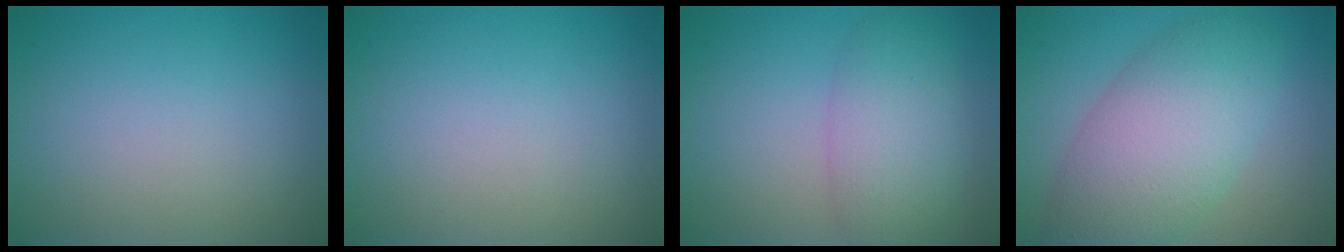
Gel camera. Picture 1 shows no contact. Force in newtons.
{"total": 0.0}
{"total": 5.1, "press": 5.1, "slide": 0.1}
{"total": 8.2, "press": 8.2, "slide": 0.3}